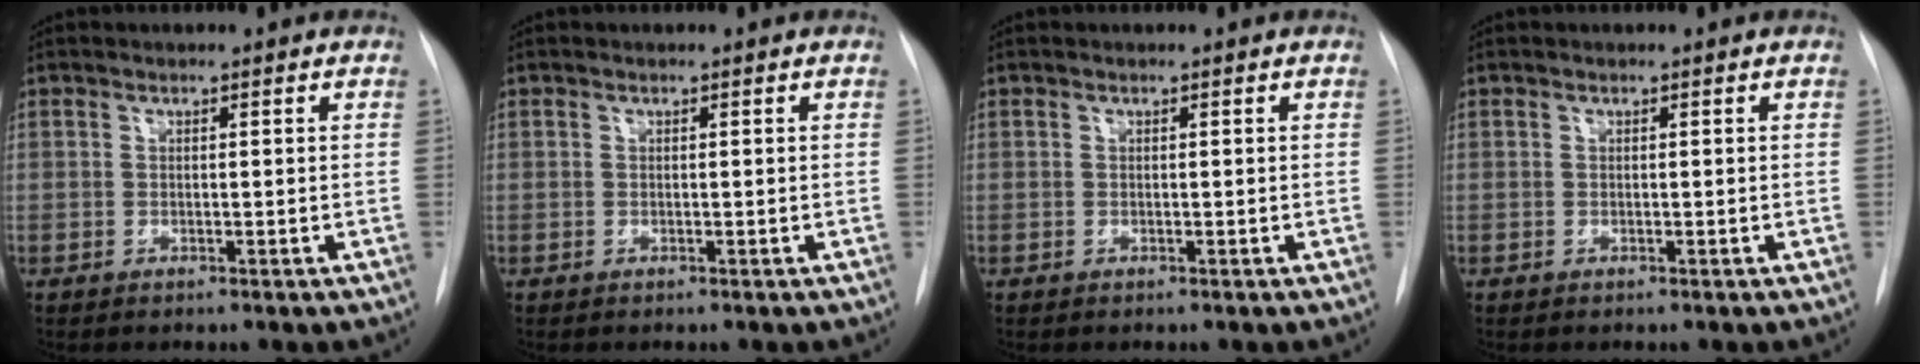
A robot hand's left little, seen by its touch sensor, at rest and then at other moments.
{"total": 0.0}
{"total": 0.0}
{"total": 0.0}